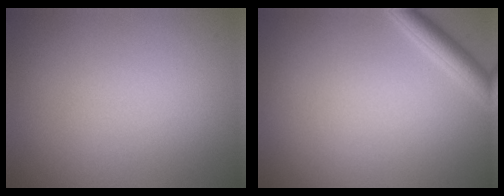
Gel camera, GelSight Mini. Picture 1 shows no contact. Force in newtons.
{"total": 2.3, "press": 2.3, "slide": 0.1}